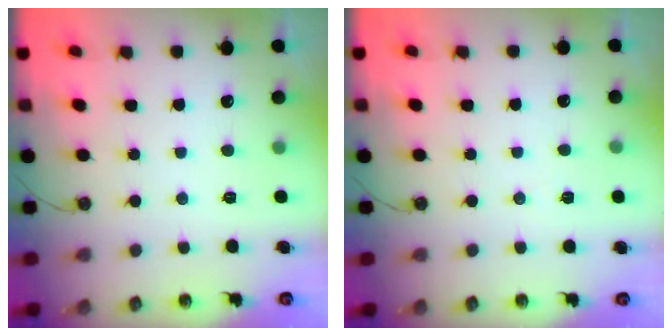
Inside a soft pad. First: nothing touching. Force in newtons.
{"total": 4.8, "press": 1.9, "slide": 4.4}